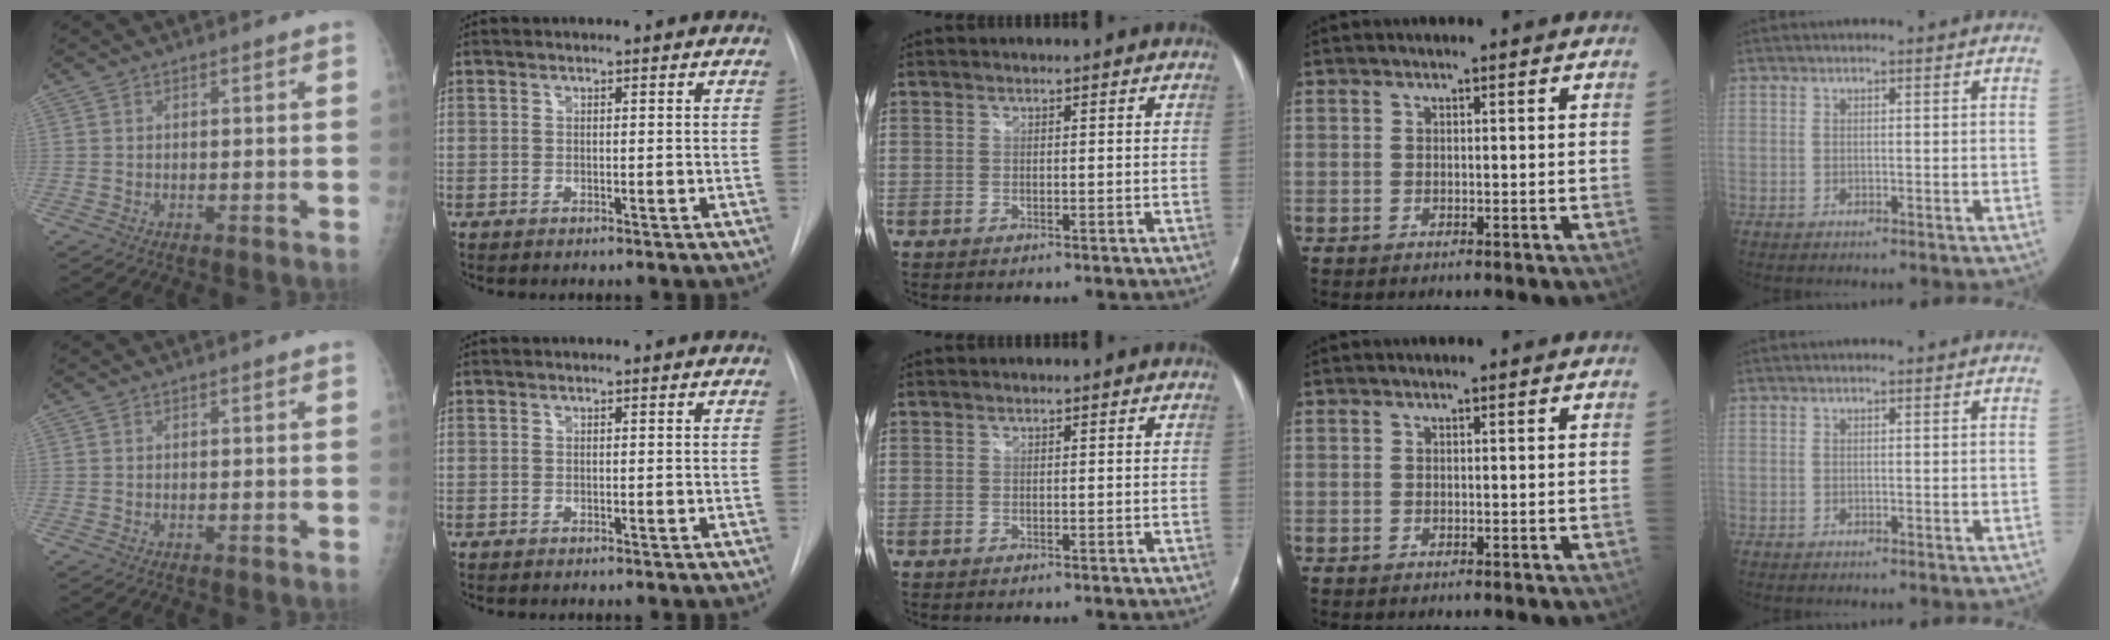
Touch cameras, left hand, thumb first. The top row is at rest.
{}